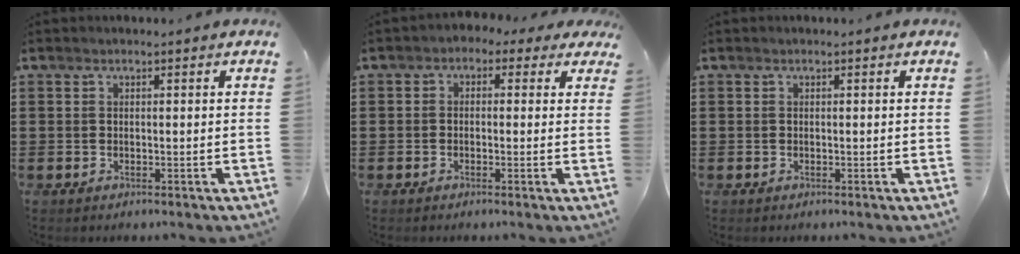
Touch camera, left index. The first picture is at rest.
{"total": 1.8, "force": [0.0, 1.6, 0.9], "torque": [-0.023, 0.011, -0.003]}
{"total": 0.0}